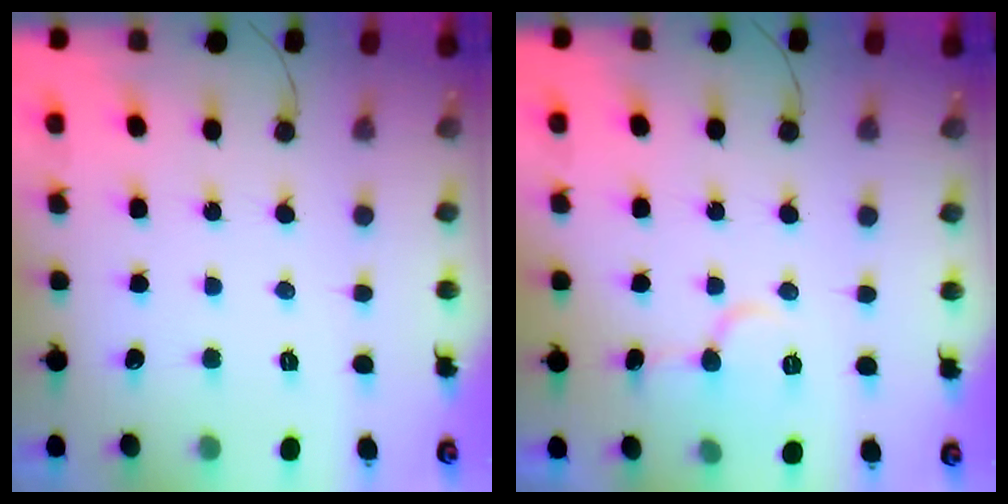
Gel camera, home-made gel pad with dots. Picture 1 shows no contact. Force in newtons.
{"total": 8.3, "press": 8.3, "slide": 0.5}